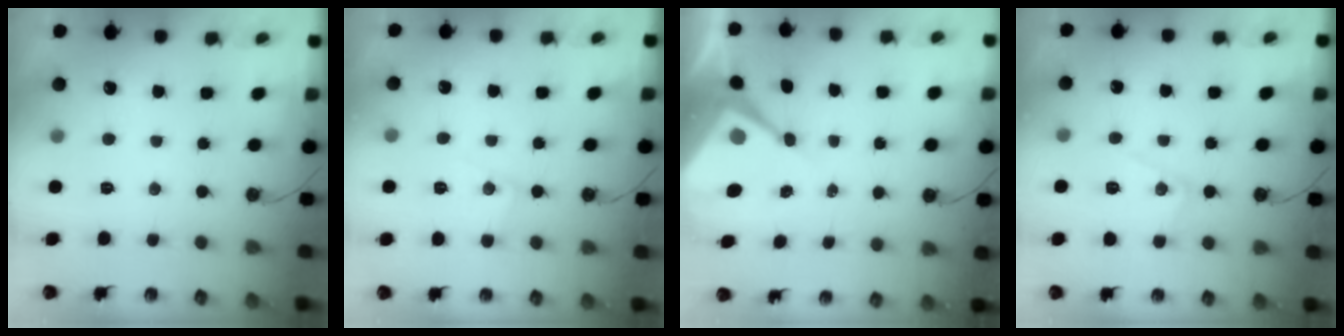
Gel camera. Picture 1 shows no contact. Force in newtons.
{"total": 7.1, "press": 7.0, "slide": 0.4}
{"total": 8.0, "press": 8.0, "slide": 0.6}
{"total": 9.7, "press": 9.7, "slide": 0.7}